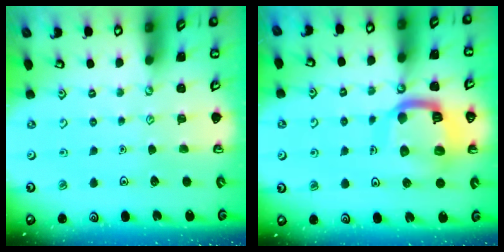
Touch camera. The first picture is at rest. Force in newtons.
{"total": 14.6, "press": 14.6, "slide": 1.6}